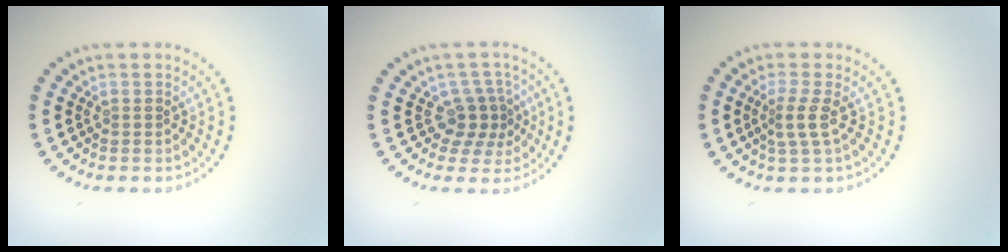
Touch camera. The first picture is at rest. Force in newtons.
{"total": 2.9, "press": 2.1, "slide": 1.9}
{"total": 2.1, "press": 1.5, "slide": 1.5}